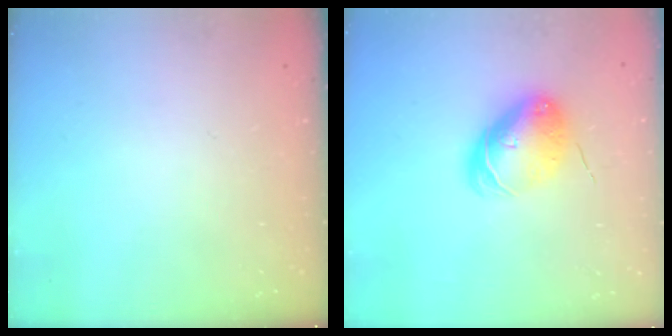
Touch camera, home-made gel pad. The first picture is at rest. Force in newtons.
{"total": 8.4, "press": 8.3, "slide": 1.6}